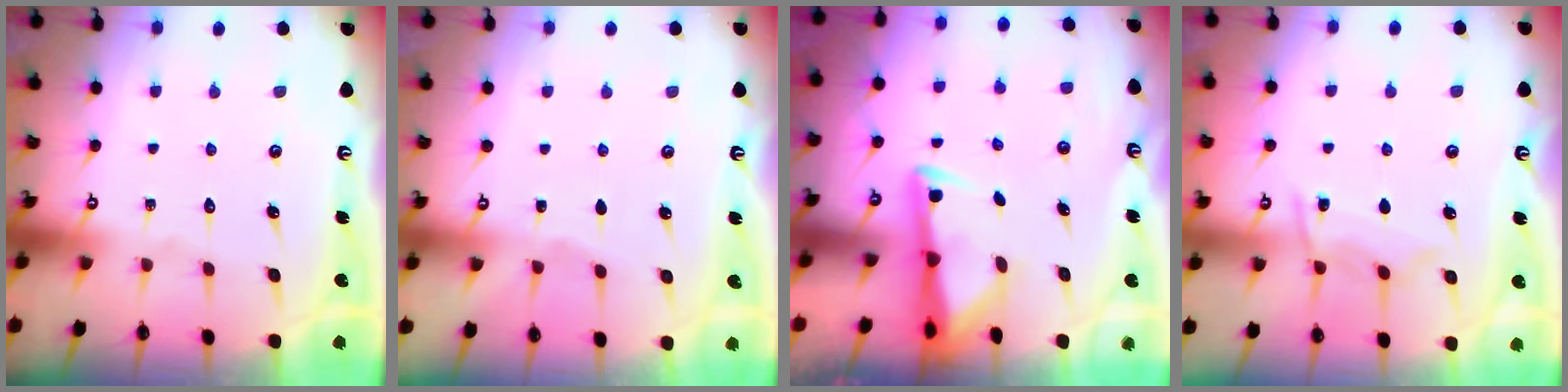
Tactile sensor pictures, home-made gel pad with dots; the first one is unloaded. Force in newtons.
{"total": 1.6, "press": 1.5, "slide": 0.3}
{"total": 2.8, "press": 2.7, "slide": 0.6}
{"total": 8.0, "press": 7.9, "slide": 0.8}